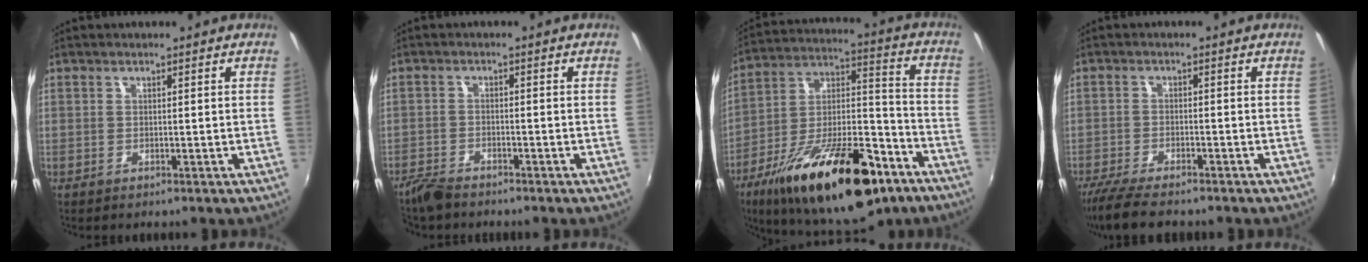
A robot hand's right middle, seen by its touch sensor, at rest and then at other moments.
{"total": 4.1, "force": [-3.8, 1.2, 1.1], "torque": [-0.040, -0.009, -0.076]}
{"total": 28.3, "force": [-16.1, 10.6, 20.7], "torque": [-0.346, -0.014, -0.250]}
{"total": 9.4, "force": [-7.9, 1.9, 4.7], "torque": [-0.114, -0.033, -0.137]}